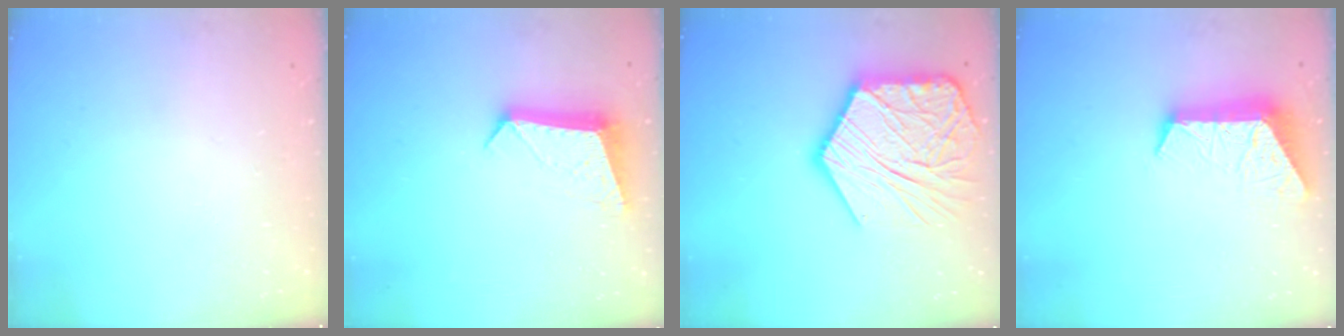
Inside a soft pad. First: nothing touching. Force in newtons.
{"total": 10.4, "press": 10.4, "slide": 0.3}
{"total": 22.5, "press": 22.3, "slide": 2.3}
{"total": 10.3, "press": 10.3, "slide": 0.9}